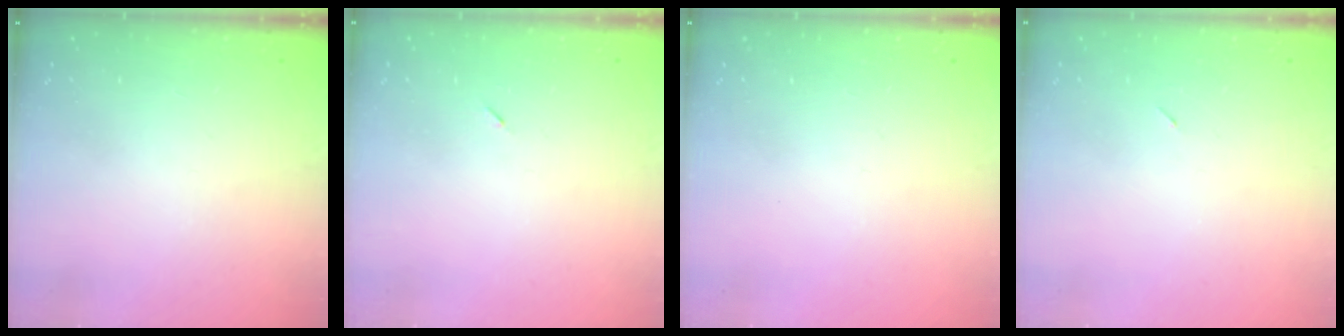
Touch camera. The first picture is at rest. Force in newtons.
{"total": 2.6, "press": 2.3, "slide": 1.2}
{"total": 0.0}
{"total": 2.3, "press": 1.9, "slide": 1.2}